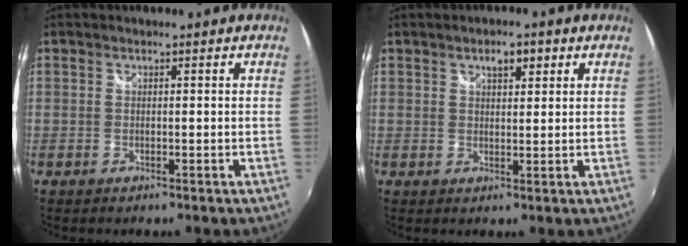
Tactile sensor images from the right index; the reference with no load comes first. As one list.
[{"total": 3.5, "force": [1.9, 1.7, 2.4], "torque": [-0.035, 0.010, 0.029]}]